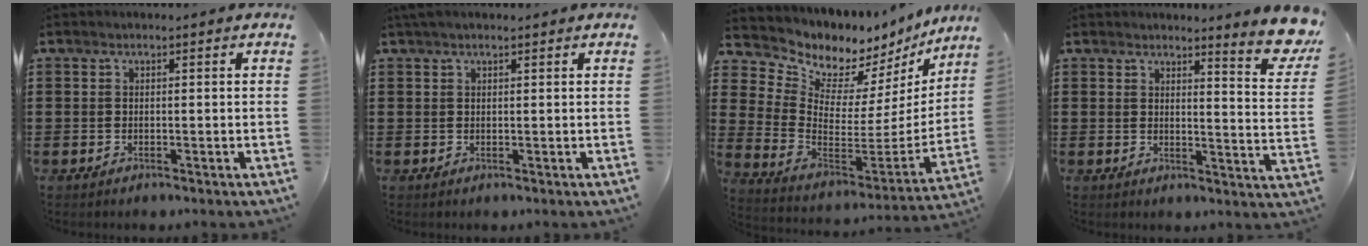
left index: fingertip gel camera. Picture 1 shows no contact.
{"total": 1.0, "force": [0.8, 0.2, 0.6], "torque": [-0.013, 0.002, 0.015]}
{"total": 5.4, "force": [4.7, 2.6, -0.4], "torque": [-0.037, -0.059, 0.080]}
{"total": 5.2, "force": [4.6, -0.4, 2.5], "torque": [-0.036, -0.042, 0.071]}